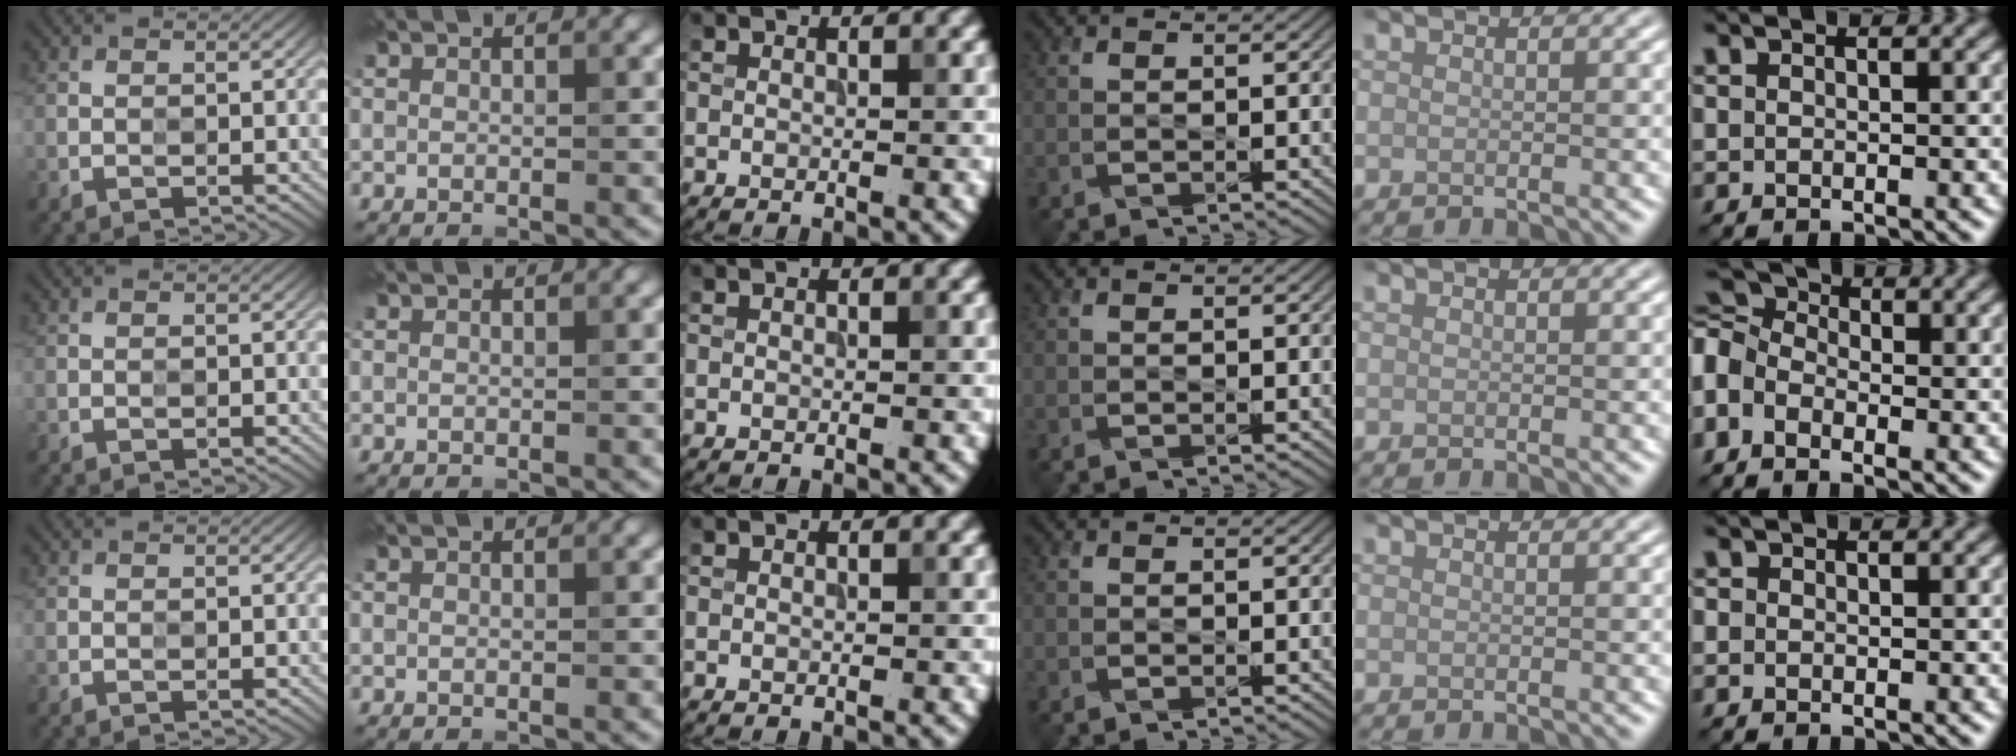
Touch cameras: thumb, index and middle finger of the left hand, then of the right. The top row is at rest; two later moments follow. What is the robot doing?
{"motion": "press", "object": "sticky note"}